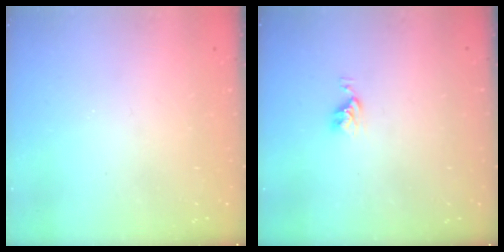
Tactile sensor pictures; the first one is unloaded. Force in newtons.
{"total": 3.8, "press": 3.8, "slide": 0.5}